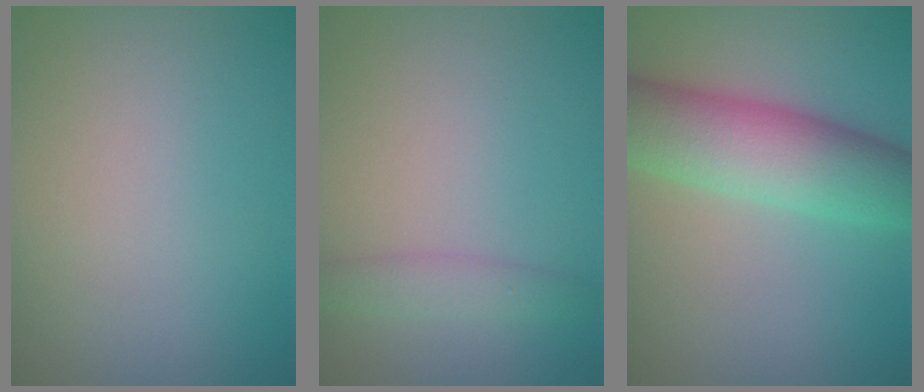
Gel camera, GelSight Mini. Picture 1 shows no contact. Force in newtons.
{"total": 2.0, "press": 2.0, "slide": 0.0}
{"total": 8.3, "press": 8.3, "slide": 0.2}